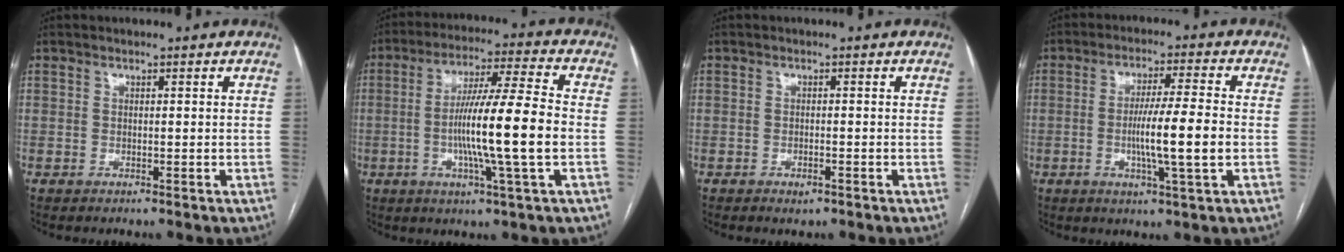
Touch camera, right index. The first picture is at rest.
{"total": 14.0, "force": [-2.0, -0.6, 13.9], "torque": [-0.247, -0.001, -0.042]}
{"total": 1.4, "force": [-0.9, 0.6, 0.9], "torque": [-0.015, -0.001, -0.009]}
{"total": 9.1, "force": [-1.4, -0.3, 9.0], "torque": [-0.160, -0.004, -0.025]}